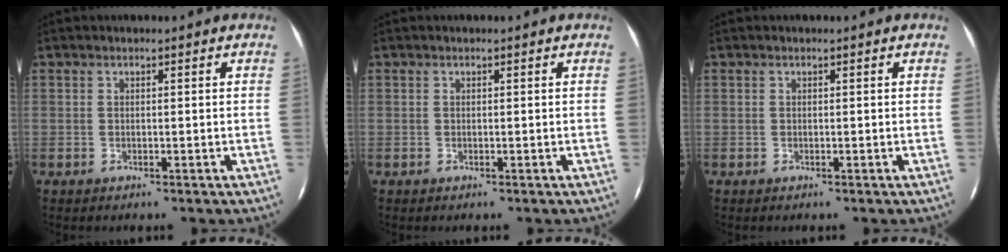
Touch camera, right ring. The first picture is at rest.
{"total": 0.0}
{"total": 0.0}